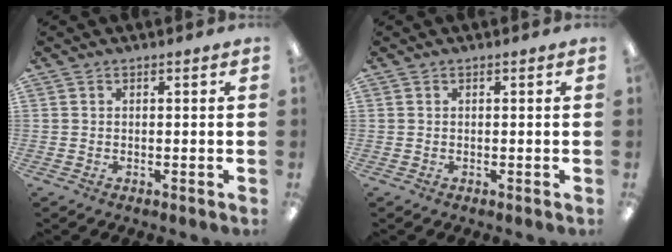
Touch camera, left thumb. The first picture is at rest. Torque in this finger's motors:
{"motor_torque": [-0.03, 0.01, 0.04, -0.02, 0.00]}